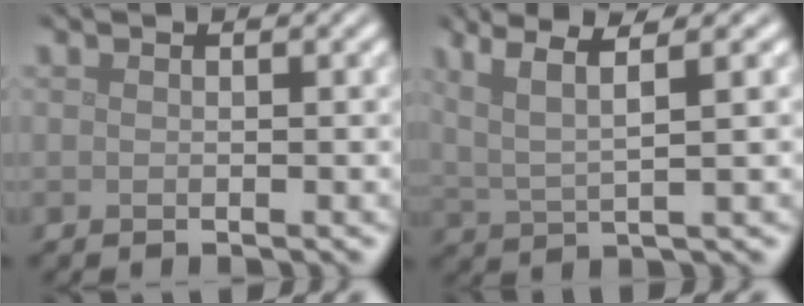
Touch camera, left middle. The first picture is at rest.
{"total": 5.2, "force": [2.8, 1.0, 4.3], "torque": [-0.080, 0.011, 0.052]}